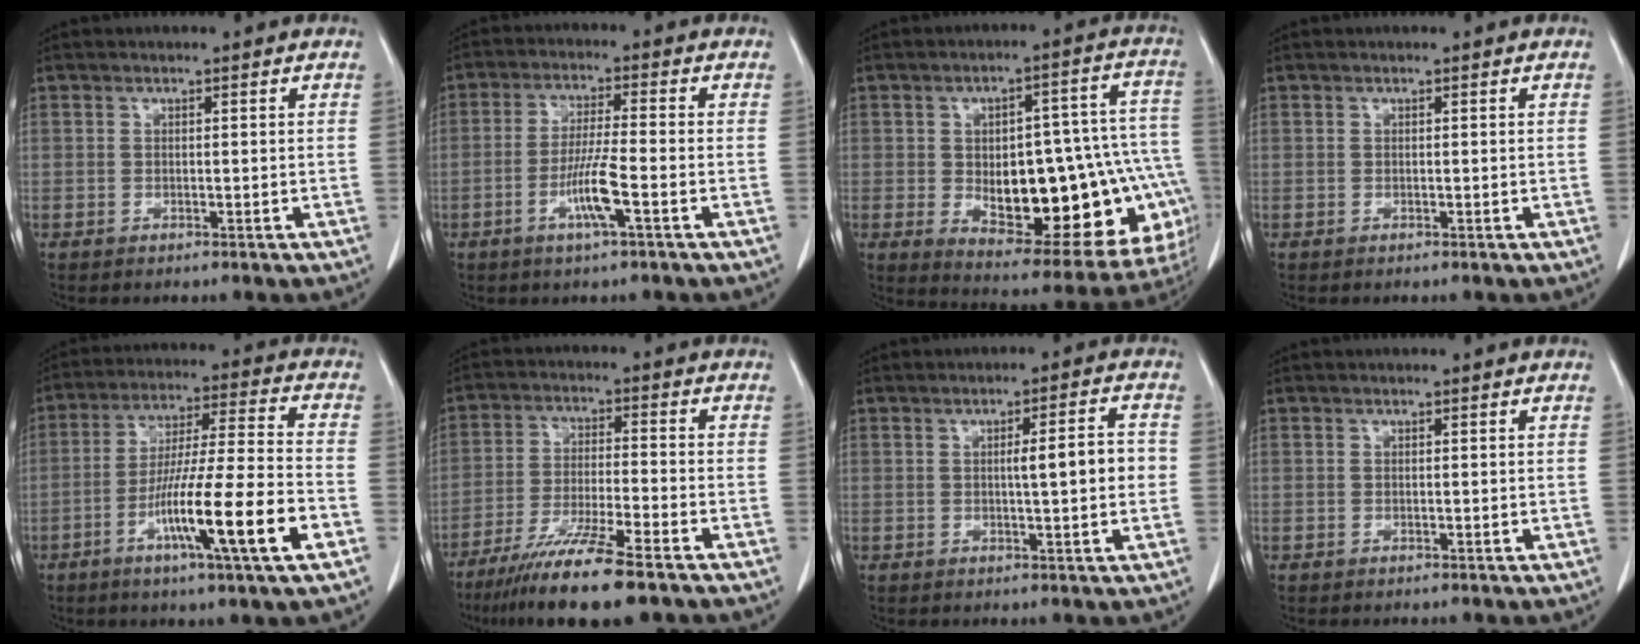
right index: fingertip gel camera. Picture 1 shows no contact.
{"total": 6.6, "force": [-2.6, -0.2, 6.1], "torque": [-0.120, -0.007, -0.050]}
{"total": 27.0, "force": [-5.0, 10.8, 24.2], "torque": [-0.252, 0.029, -0.040]}
{"total": 0.0}
{"total": 17.8, "force": [-7.2, -0.1, 16.2], "torque": [-0.283, -0.017, -0.123]}
{"total": 12.6, "force": [-9.1, 0.3, 8.8], "torque": [-0.156, -0.037, -0.155]}
{"total": 5.9, "force": [0.0, 0.4, 5.8], "torque": [-0.086, 0.006, 0.000]}
{"total": 0.0}